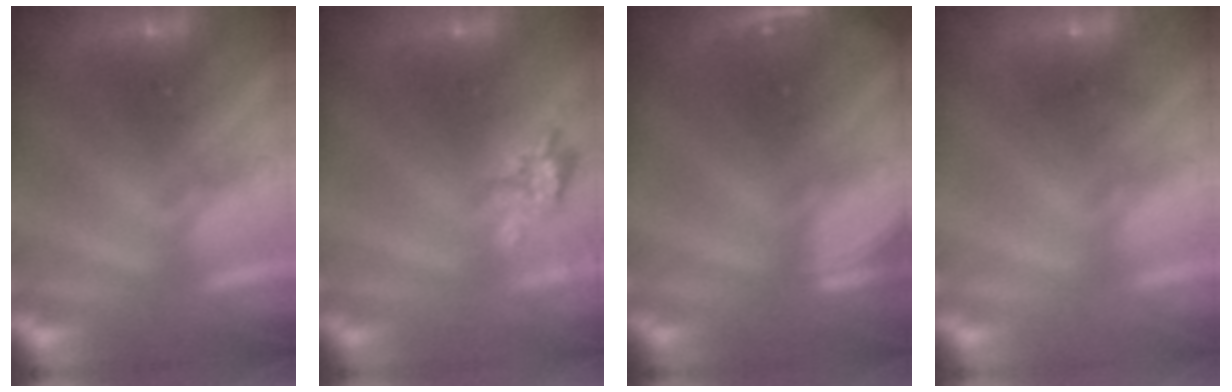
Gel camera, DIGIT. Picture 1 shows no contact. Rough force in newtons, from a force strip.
{"total": 2.3}
{"total": 2.7}
{"total": 1.7}